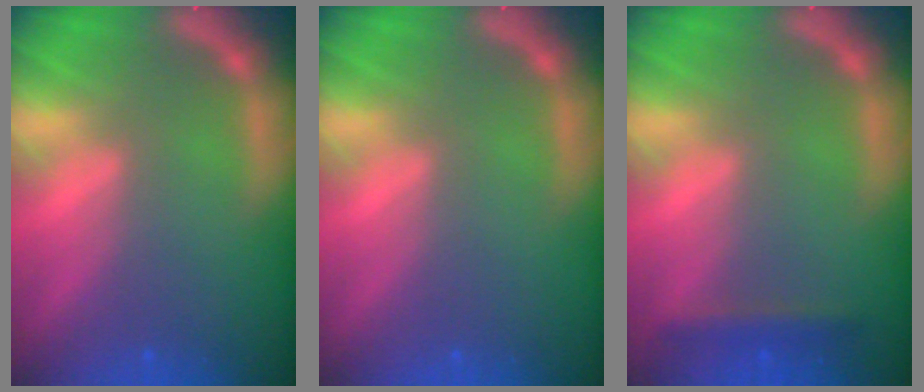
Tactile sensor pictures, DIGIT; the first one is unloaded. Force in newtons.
{"total": 0.0}
{"total": 1.9}